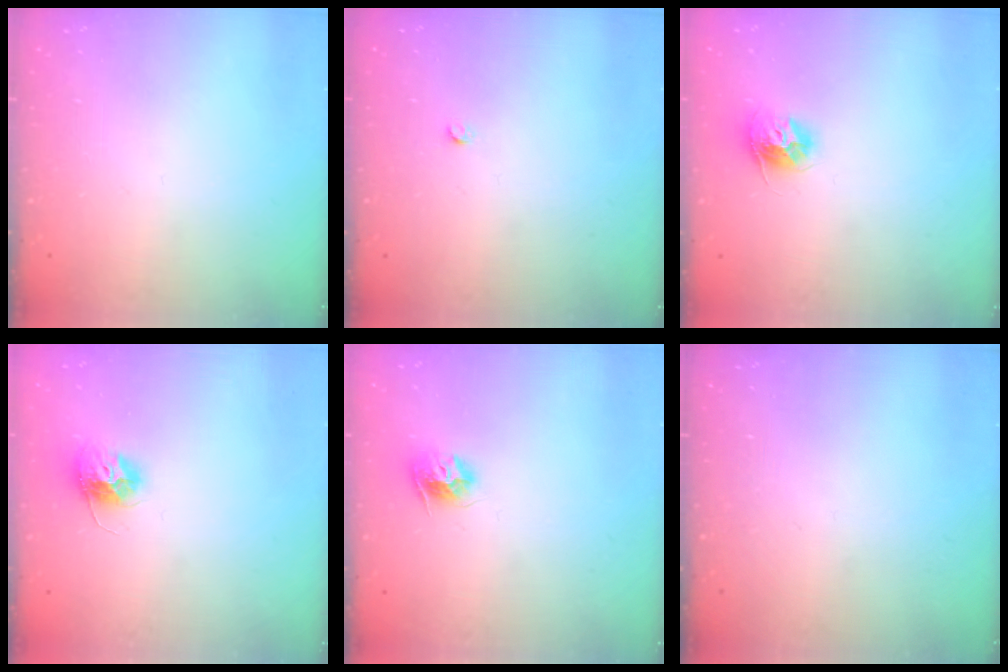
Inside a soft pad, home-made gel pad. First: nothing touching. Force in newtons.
{"total": 2.4, "press": 2.4, "slide": 0.3}
{"total": 10.5, "press": 10.4, "slide": 0.8}
{"total": 10.7, "press": 10.7, "slide": 0.7}
{"total": 9.3, "press": 9.3, "slide": 0.3}
{"total": 0.0}